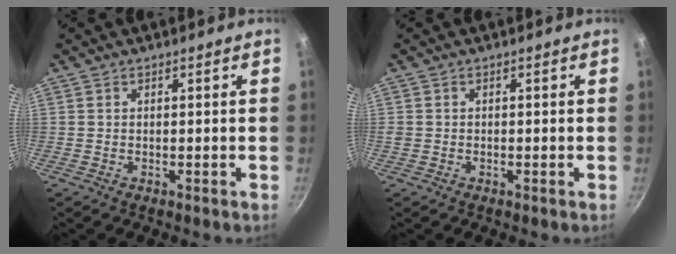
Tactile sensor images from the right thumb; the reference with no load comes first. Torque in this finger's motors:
{"motor_torque": [0.20, -0.02, -0.02, -0.28, -0.01]}